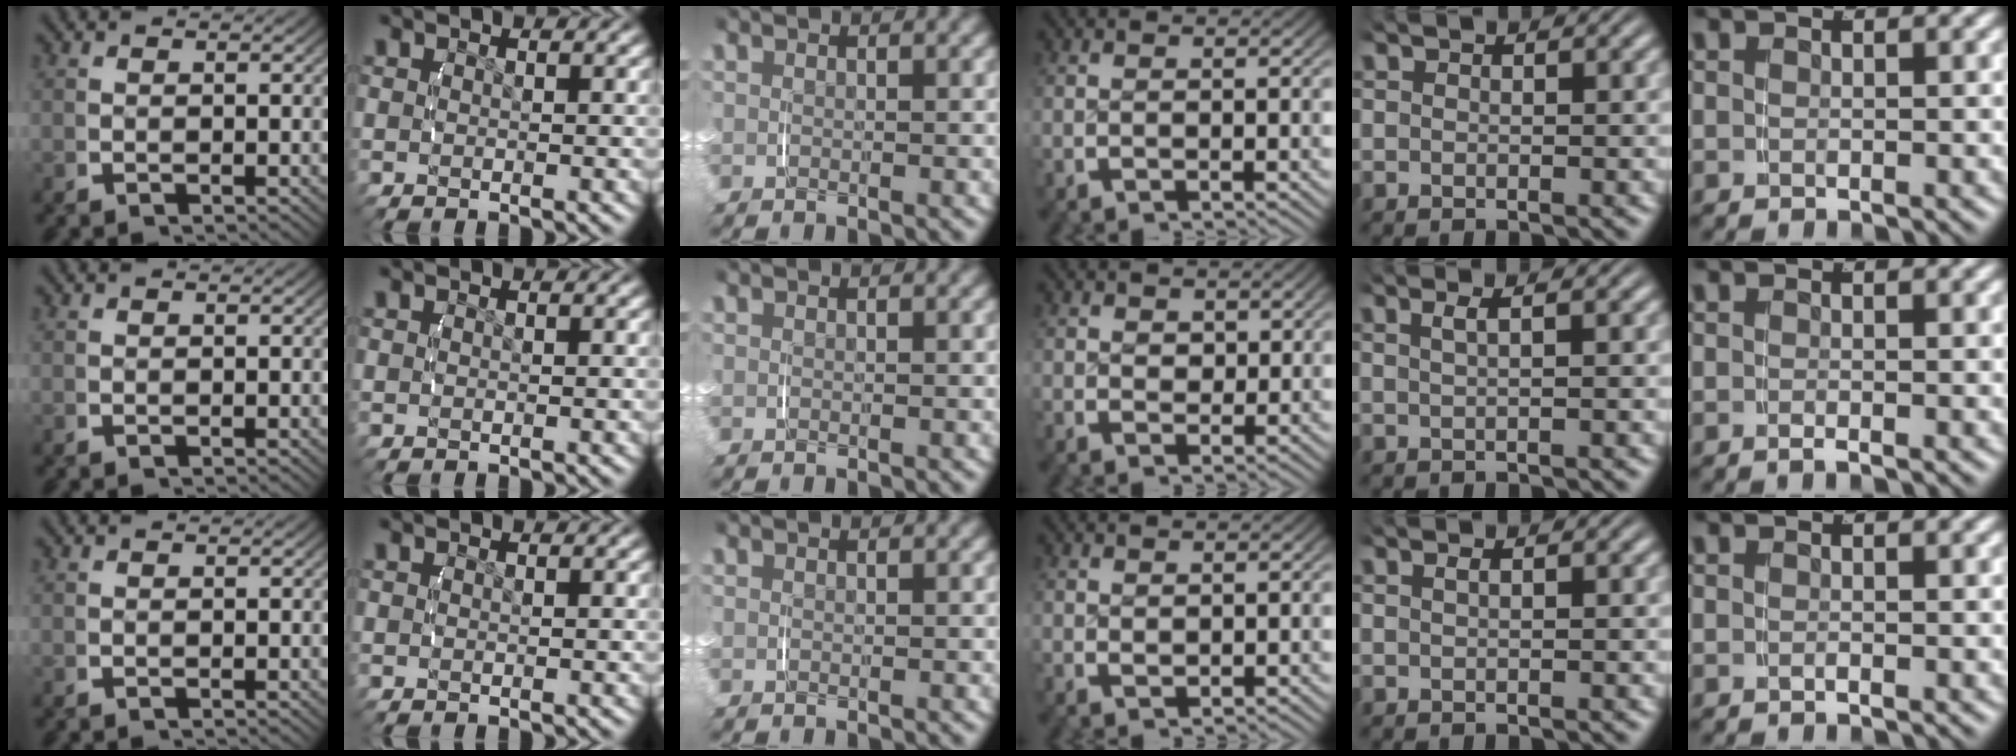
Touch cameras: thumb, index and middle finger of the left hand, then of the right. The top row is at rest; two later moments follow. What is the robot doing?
{"motion": "lift_and_place", "object": "small bumper sticker"}